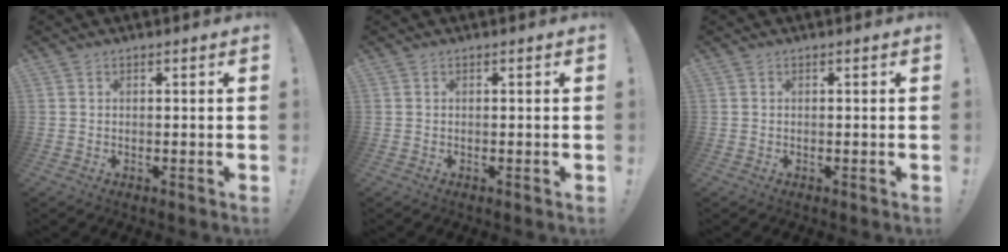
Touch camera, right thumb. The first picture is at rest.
{"total": 0.0}
{"total": 0.0}